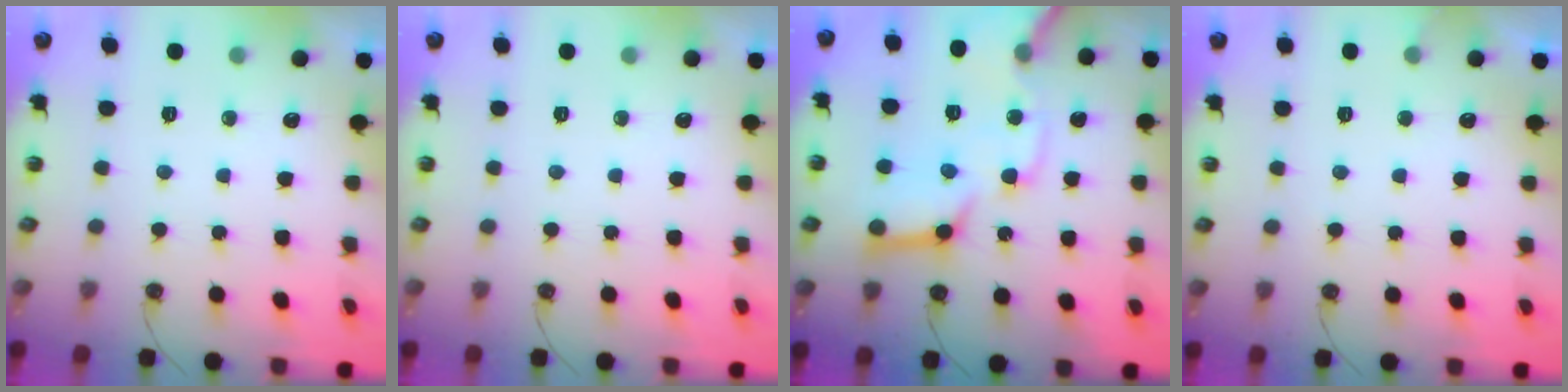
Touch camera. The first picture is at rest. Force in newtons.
{"total": 0.0}
{"total": 20.4, "press": 20.2, "slide": 2.7}
{"total": 4.5, "press": 4.5, "slide": 0.3}